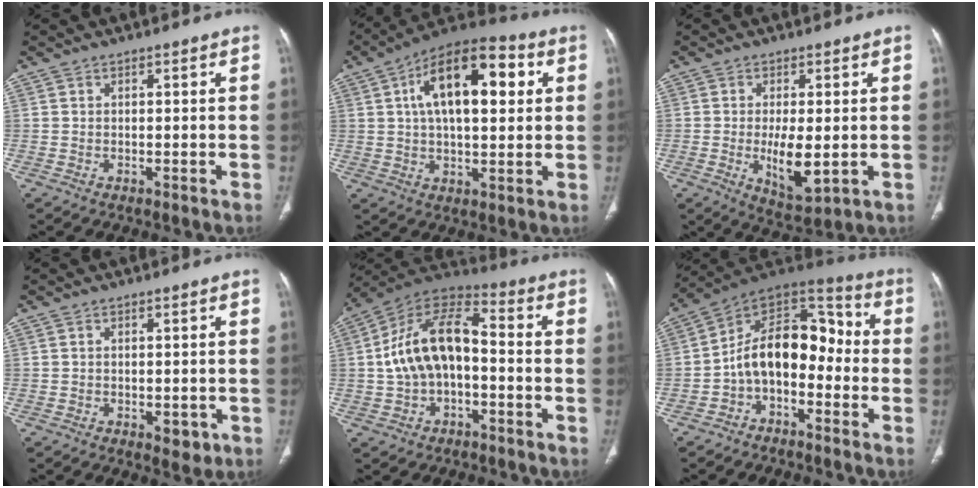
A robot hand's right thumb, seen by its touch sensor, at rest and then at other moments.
{"total": 18.3, "force": [4.7, 8.7, 15.4], "torque": [-0.222, 0.018, 0.067]}
{"total": 8.4, "force": [-1.1, 3.3, 7.6], "torque": [-0.124, -0.020, -0.007]}
{"total": 3.2, "force": [-1.1, 1.8, 2.4], "torque": [-0.021, -0.001, -0.005]}
{"total": 15.1, "force": [-0.9, 8.6, 12.4], "torque": [-0.219, 0.049, -0.024]}
{"total": 14.9, "force": [-3.0, 9.5, 11.1], "torque": [-0.147, 0.081, -0.063]}